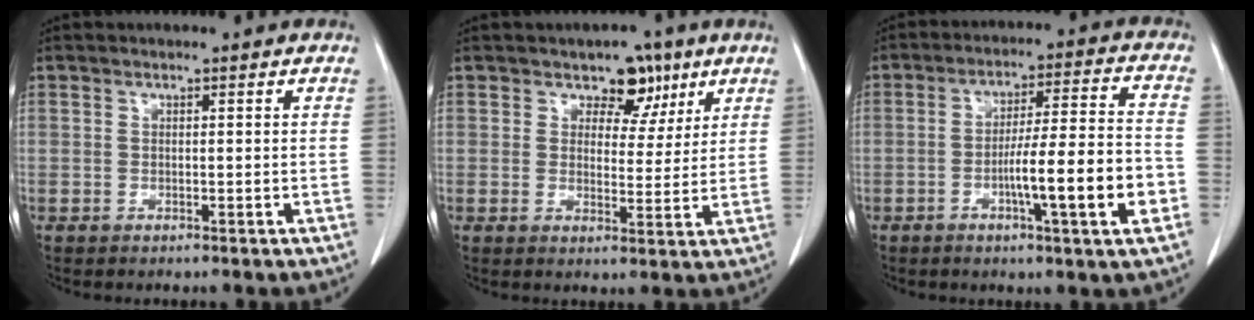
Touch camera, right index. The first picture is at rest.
{"total": 5.5, "force": [3.4, 3.7, 2.4], "torque": [-0.018, 0.002, 0.048]}
{"total": 12.6, "force": [-4.0, 0.3, 12.0], "torque": [-0.188, 0.002, -0.064]}